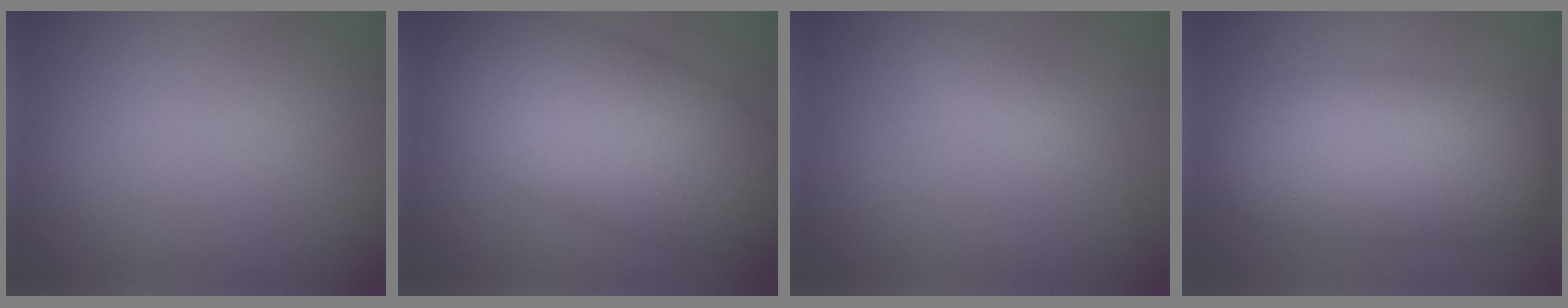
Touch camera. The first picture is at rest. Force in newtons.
{"total": 12.1, "press": 12.1, "slide": 0.4}
{"total": 1.3, "press": 1.3, "slide": 0.0}
{"total": 9.4, "press": 9.4, "slide": 0.5}